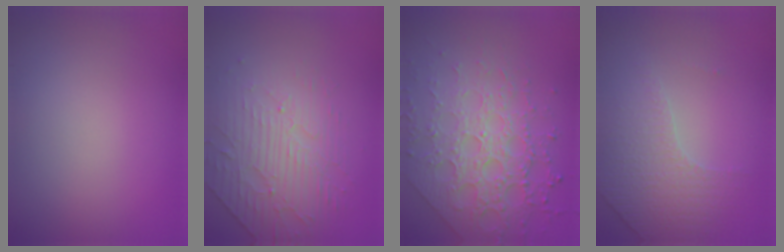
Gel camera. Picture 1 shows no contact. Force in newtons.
{"total": 4.7, "press": 3.3, "slide": 3.3}
{"total": 7.5, "press": 5.4, "slide": 5.1}
{"total": 4.3, "press": 2.9, "slide": 3.2}